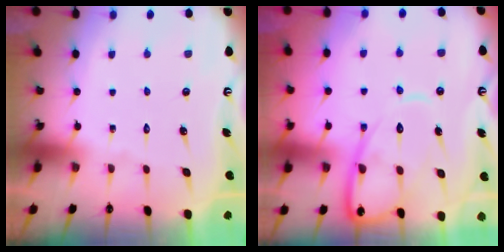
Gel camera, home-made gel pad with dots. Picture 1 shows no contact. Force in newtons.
{"total": 11.9, "press": 11.9, "slide": 1.2}